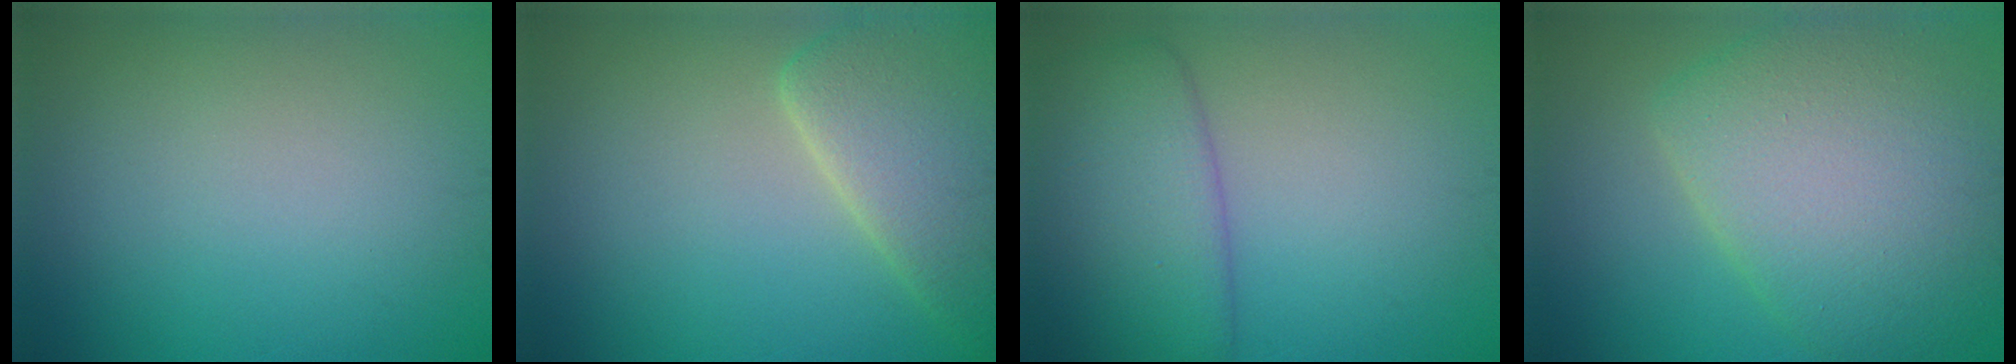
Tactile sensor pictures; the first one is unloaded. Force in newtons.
{"total": 6.3, "press": 6.3, "slide": 0.8}
{"total": 5.9, "press": 5.9, "slide": 0.2}
{"total": 9.8, "press": 9.8, "slide": 0.4}